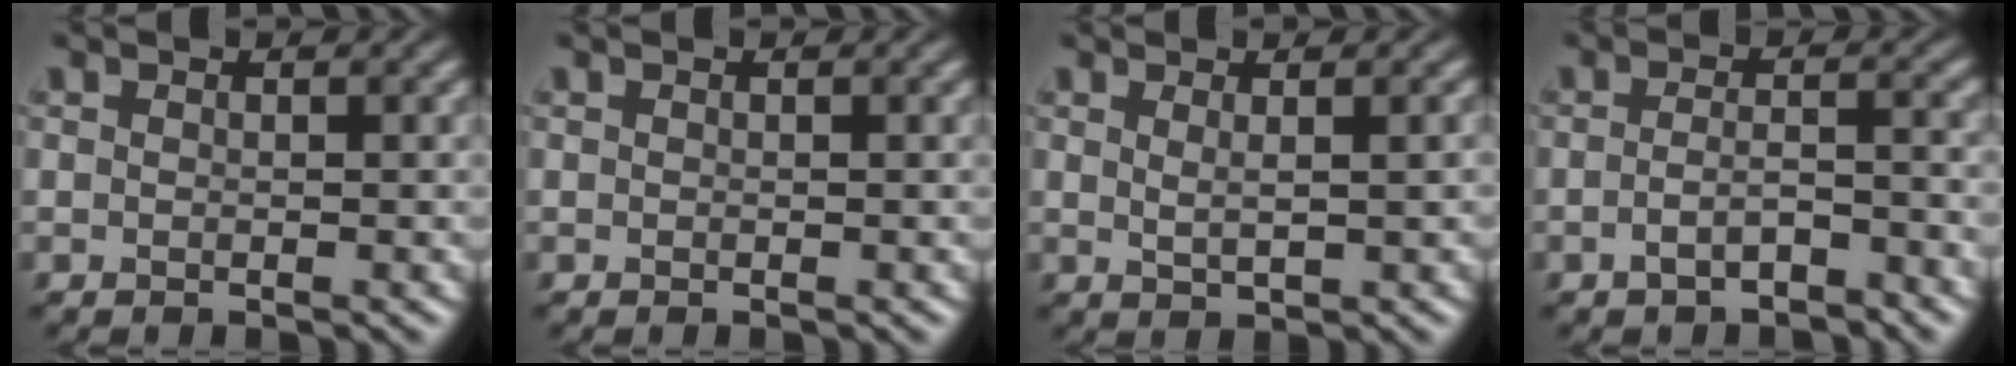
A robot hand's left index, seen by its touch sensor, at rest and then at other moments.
{"total": 0.0}
{"total": 1.3, "force": [0.7, 0.2, 1.1], "torque": [-0.024, -0.005, 0.014]}
{"total": 2.3, "force": [-1.6, 0.5, 1.6], "torque": [-0.035, -0.001, -0.029]}